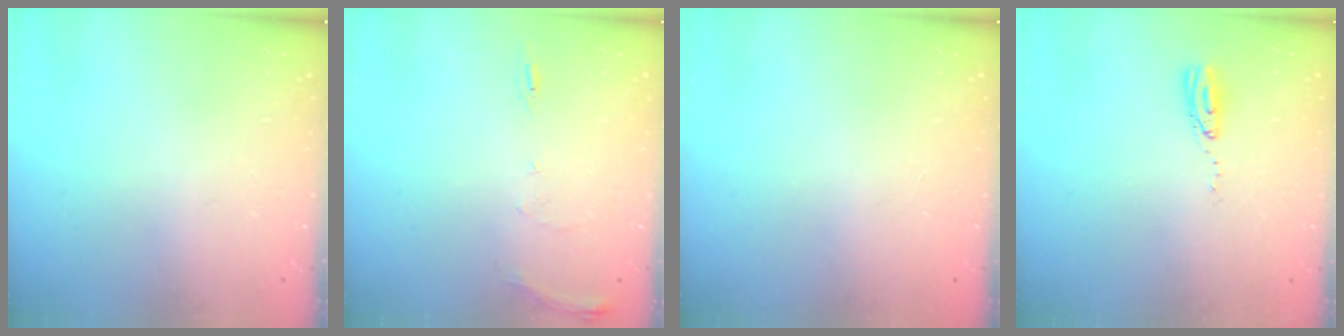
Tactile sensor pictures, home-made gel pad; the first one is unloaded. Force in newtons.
{"total": 7.4, "press": 7.4, "slide": 0.8}
{"total": 0.0}
{"total": 5.0, "press": 5.0, "slide": 0.5}